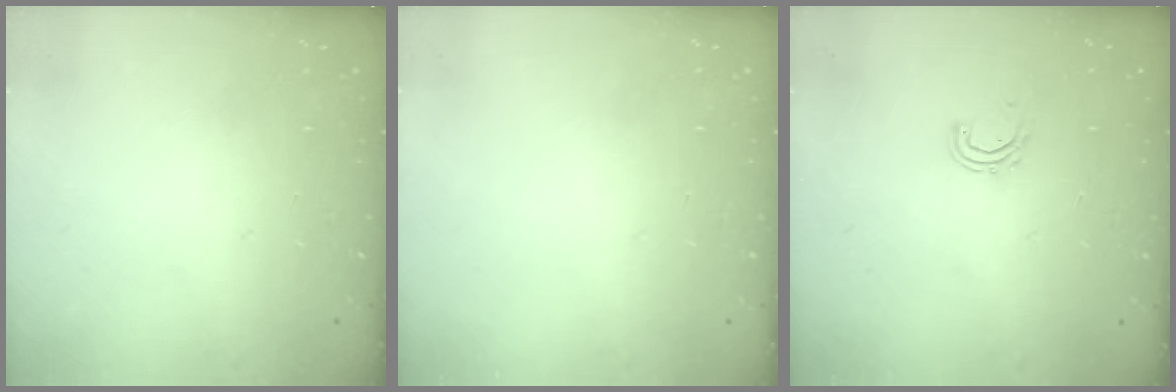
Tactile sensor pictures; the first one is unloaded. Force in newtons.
{"total": 0.0}
{"total": 5.0, "press": 4.8, "slide": 1.0}